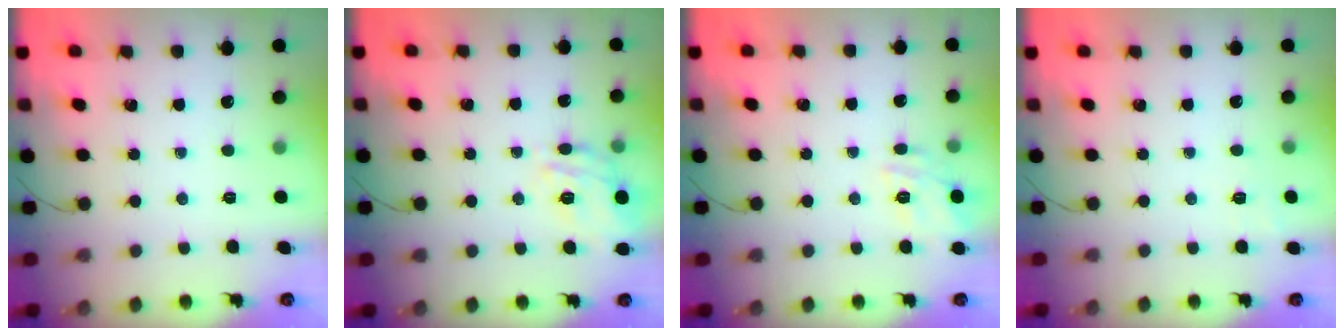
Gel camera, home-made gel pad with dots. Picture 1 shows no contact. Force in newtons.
{"total": 14.8, "press": 14.7, "slide": 1.4}
{"total": 12.6, "press": 12.6, "slide": 0.6}
{"total": 5.7, "press": 5.4, "slide": 1.7}